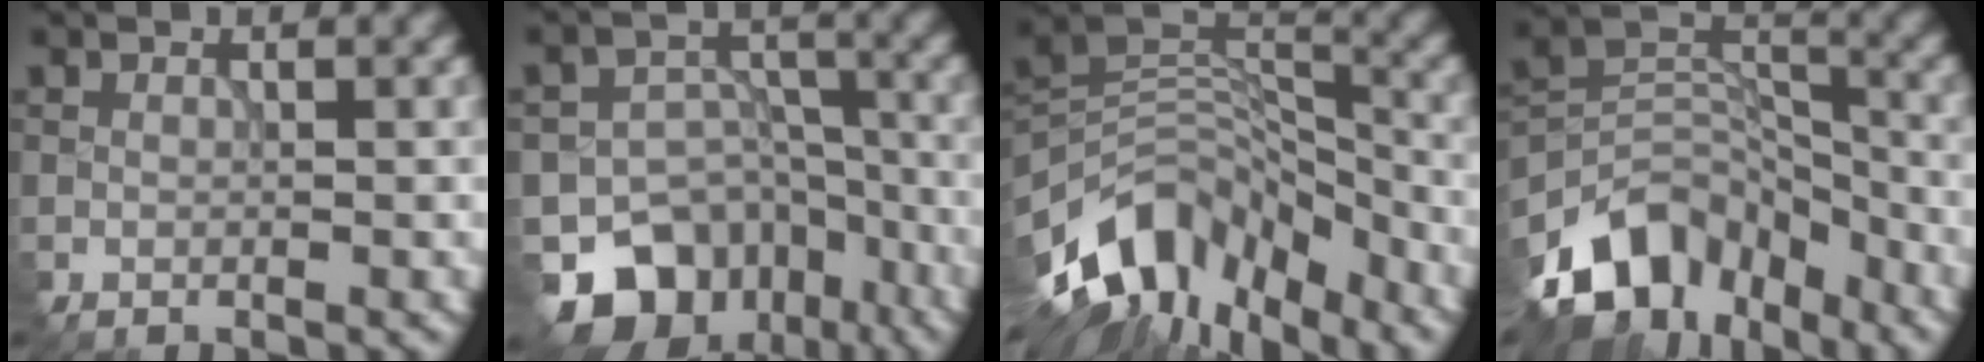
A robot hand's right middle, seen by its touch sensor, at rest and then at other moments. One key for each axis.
{"total": 9.9, "fx": -6.4, "fy": 6.9, "fz": 3.1, "tx": -0.032, "ty": -0.008, "tz": -0.097}
{"total": 10.8, "fx": -7.2, "fy": 5.9, "fz": 5.5, "tx": -0.096, "ty": 0.010, "tz": -0.143}
{"total": 10.2, "fx": -6.9, "fy": 6.0, "fz": 4.4, "tx": -0.074, "ty": 0.003, "tz": -0.140}